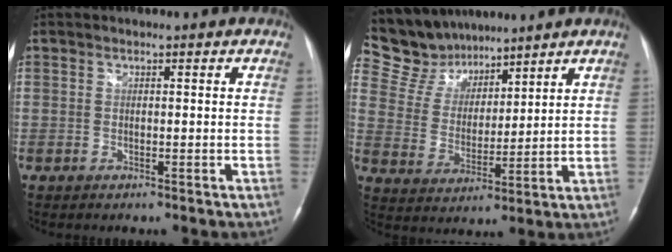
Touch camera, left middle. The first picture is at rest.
{"total": 9.7, "force": [8.9, 3.7, 0.5], "torque": [-0.027, 0.018, 0.186]}